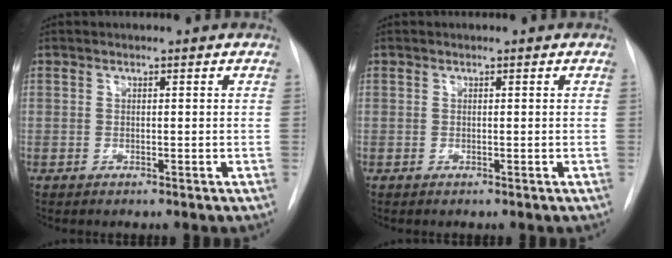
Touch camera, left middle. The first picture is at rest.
{"total": 0.0}